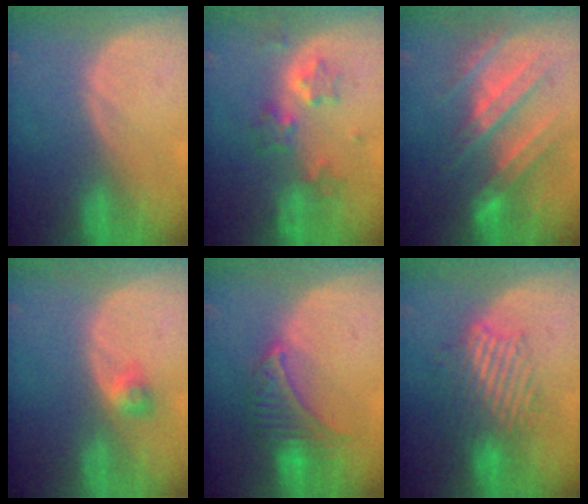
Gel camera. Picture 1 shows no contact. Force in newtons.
{"total": 5.8, "press": 5.8, "slide": 0.8}
{"total": 9.6, "press": 9.4, "slide": 1.9}
{"total": 2.6, "press": 2.2, "slide": 1.4}
{"total": 6.6, "press": 6.5, "slide": 0.6}
{"total": 9.5, "press": 8.1, "slide": 4.8}